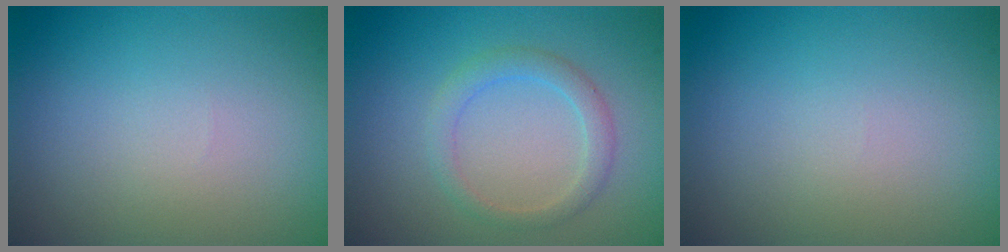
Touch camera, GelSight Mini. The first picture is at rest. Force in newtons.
{"total": 2.1, "press": 2.1, "slide": 0.1}
{"total": 0.0}